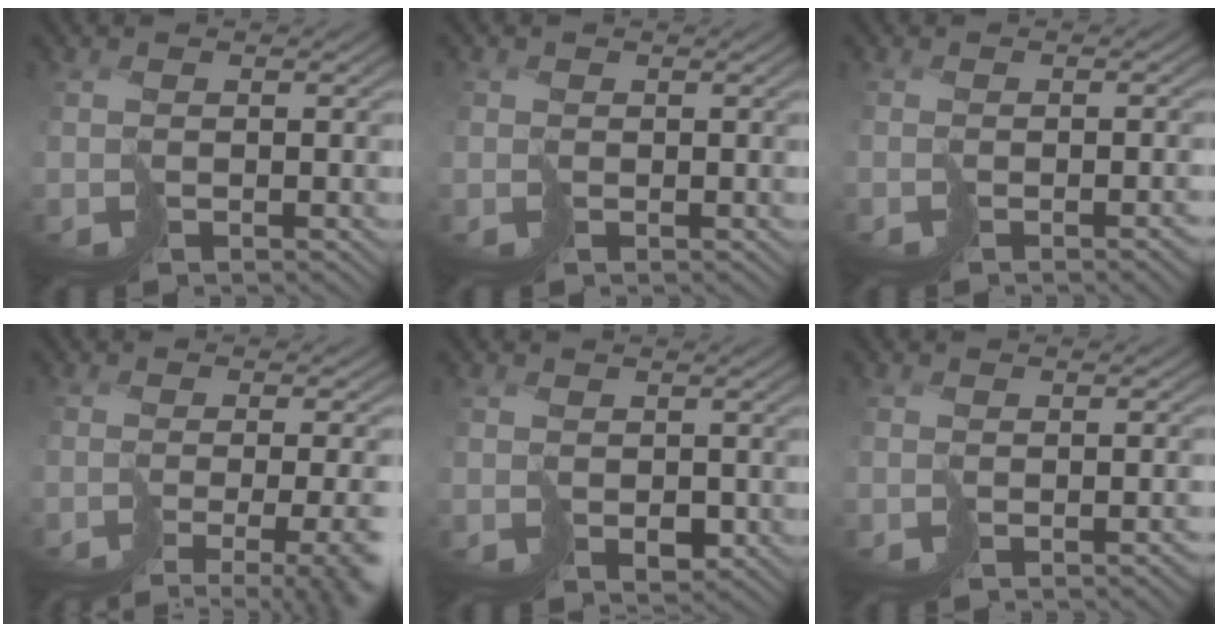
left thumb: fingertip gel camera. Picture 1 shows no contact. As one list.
[{"total": 0.9, "force": [0.4, 0.6, -0.5], "torque": [0.013, 0.001, 0.002]}, {"total": 1.9, "force": [-1.5, 0.4, 1.2], "torque": [-0.006, 0.003, -0.021]}, {"total": 9.2, "force": [-5.4, 3.0, 6.8], "torque": [-0.084, -0.029, -0.031]}, {"total": 1.9, "force": [0.3, 1.5, 1.0], "torque": [-0.014, -0.002, 0.011]}, {"total": 1.6, "force": [-1.3, 0.3, 0.9], "torque": [-0.003, 0.003, -0.020]}]